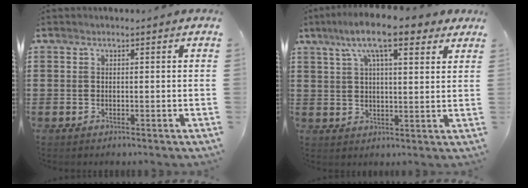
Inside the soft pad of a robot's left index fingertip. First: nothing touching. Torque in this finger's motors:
{"motor_torque": [2.14, 0.00, 1.06, 0.21]}